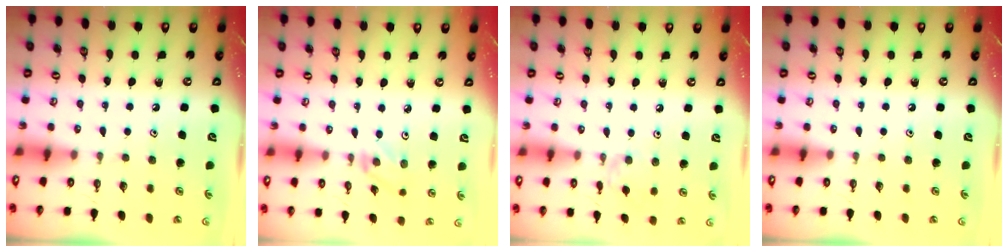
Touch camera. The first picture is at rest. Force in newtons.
{"total": 2.6, "press": 2.6, "slide": 0.4}
{"total": 4.2, "press": 4.1, "slide": 0.7}
{"total": 0.0}